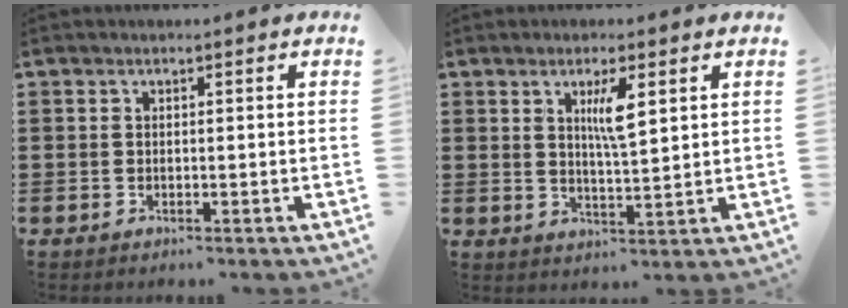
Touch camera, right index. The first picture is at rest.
{"total": 4.6, "force": [1.9, 1.0, 4.1], "torque": [-0.079, 0.003, 0.028]}